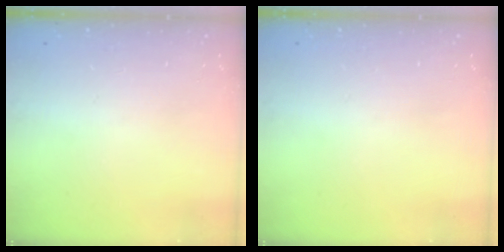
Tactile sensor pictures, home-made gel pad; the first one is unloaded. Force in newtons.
{"total": 0.0}